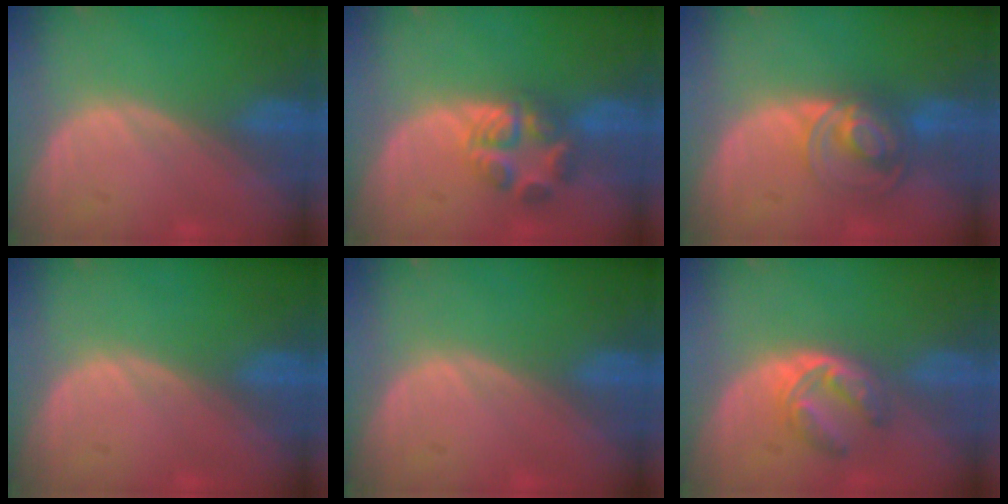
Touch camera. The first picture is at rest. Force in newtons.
{"total": 5.6, "press": 5.5, "slide": 1.0}
{"total": 7.5, "press": 6.2, "slide": 4.2}
{"total": 0.0}
{"total": 0.0}
{"total": 5.2, "press": 4.8, "slide": 2.0}